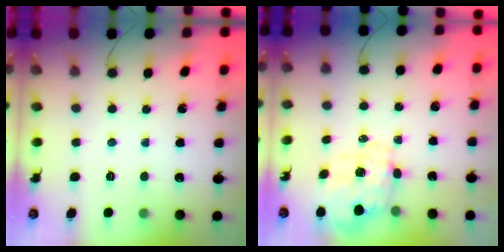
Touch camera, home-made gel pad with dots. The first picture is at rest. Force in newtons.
{"total": 1.3, "press": 1.2, "slide": 0.5}